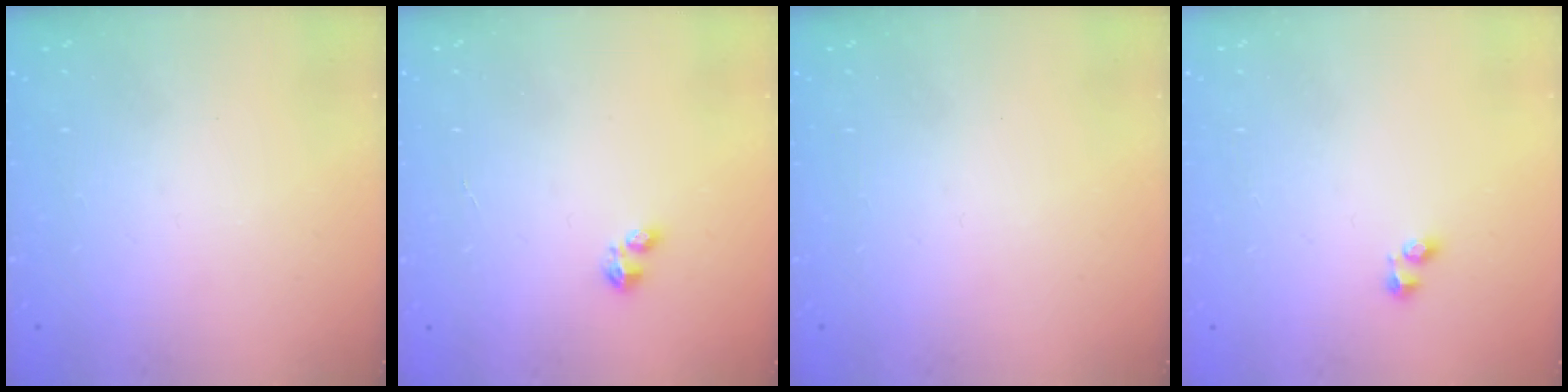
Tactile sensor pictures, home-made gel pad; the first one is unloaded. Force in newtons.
{"total": 2.4, "press": 2.4, "slide": 0.3}
{"total": 0.0}
{"total": 1.9, "press": 1.9, "slide": 0.5}